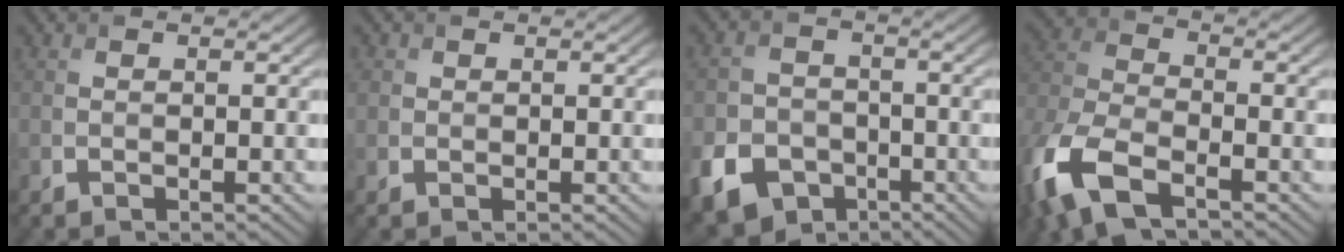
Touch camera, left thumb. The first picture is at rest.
{"total": 1.0, "force": [0.2, 1.0, -0.1], "torque": [0.003, 0.002, -0.001]}
{"total": 11.4, "force": [-6.2, 8.8, 3.7], "torque": [-0.094, -0.054, -0.113]}
{"total": 11.6, "force": [-6.4, 5.3, 8.1], "torque": [-0.204, -0.015, -0.138]}